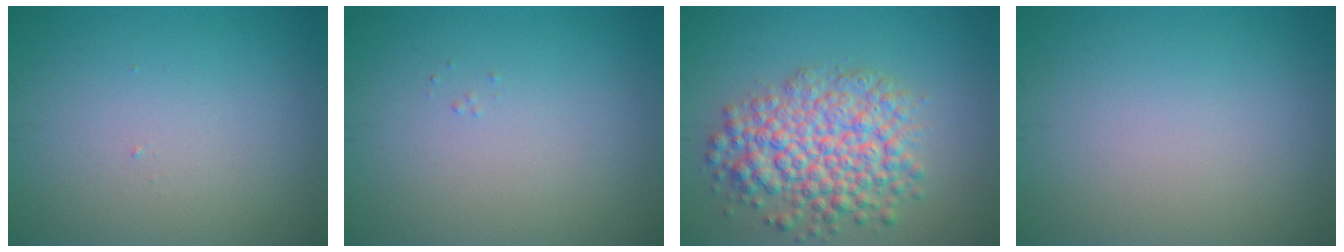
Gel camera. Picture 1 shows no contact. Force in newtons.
{"total": 0.0}
{"total": 7.1, "press": 7.1, "slide": 0.3}
{"total": 0.0}